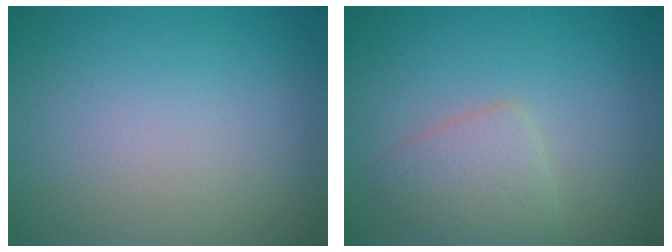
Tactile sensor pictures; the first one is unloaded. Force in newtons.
{"total": 2.6, "press": 2.6, "slide": 0.2}